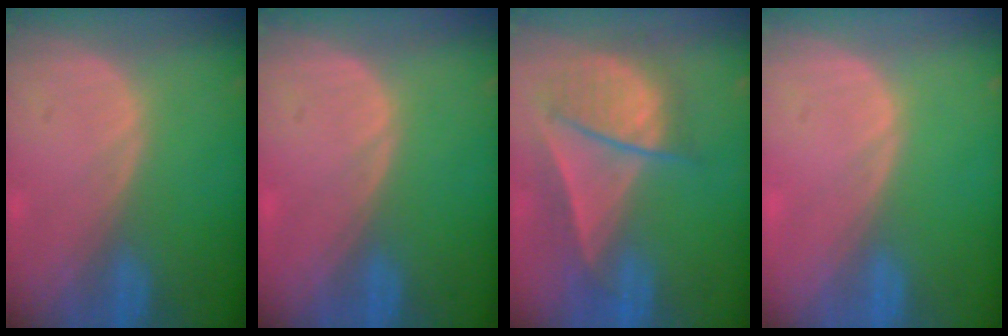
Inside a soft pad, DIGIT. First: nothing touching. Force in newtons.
{"total": 0.0}
{"total": 7.8, "press": 7.3, "slide": 2.7}
{"total": 0.0}